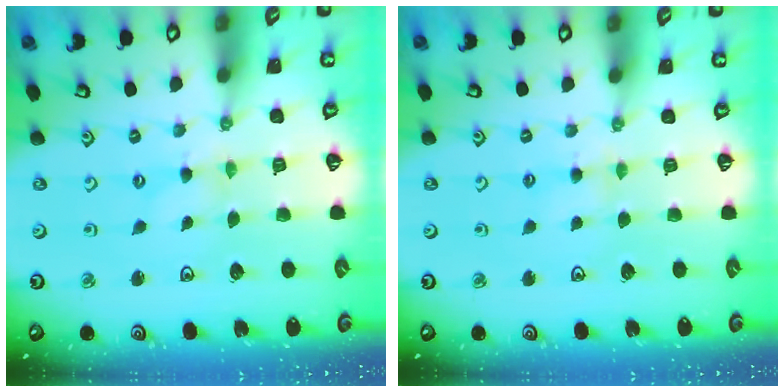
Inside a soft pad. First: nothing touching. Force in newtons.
{"total": 3.0, "press": 2.9, "slide": 0.4}